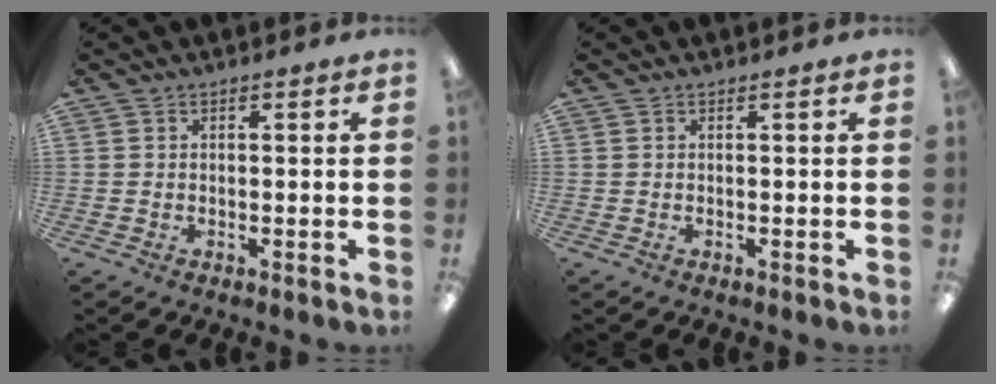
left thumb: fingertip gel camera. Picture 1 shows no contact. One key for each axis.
{"total": 0.0}